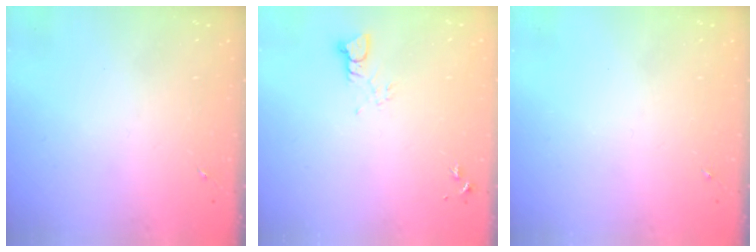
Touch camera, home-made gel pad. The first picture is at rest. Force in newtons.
{"total": 3.3, "press": 3.3, "slide": 0.4}
{"total": 0.0}